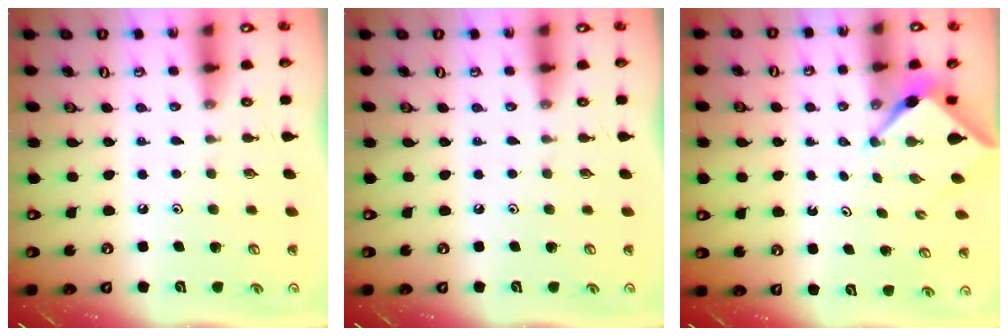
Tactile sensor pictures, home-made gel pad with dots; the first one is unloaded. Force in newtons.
{"total": 0.0}
{"total": 3.1, "press": 3.1, "slide": 0.3}